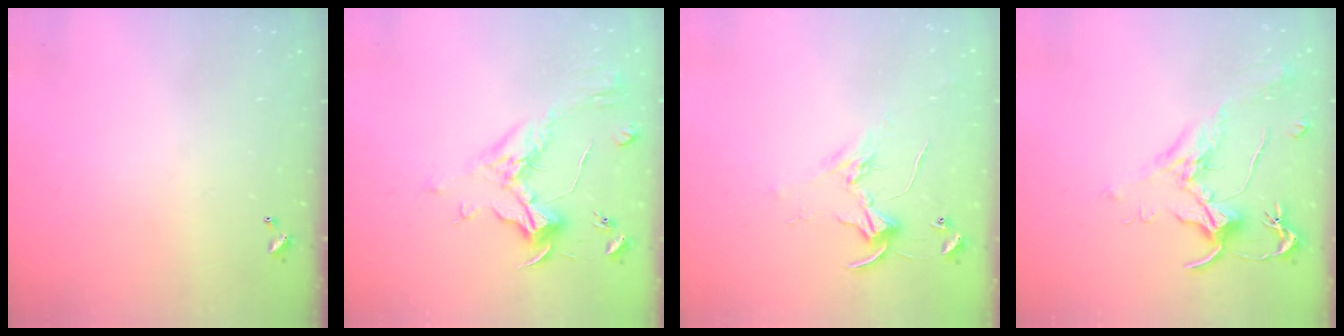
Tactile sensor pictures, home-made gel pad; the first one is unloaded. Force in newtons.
{"total": 1.0, "press": 0.2, "slide": 1.0}
{"total": 3.1, "press": 3.1, "slide": 0.1}
{"total": 1.9, "press": 1.7, "slide": 0.8}